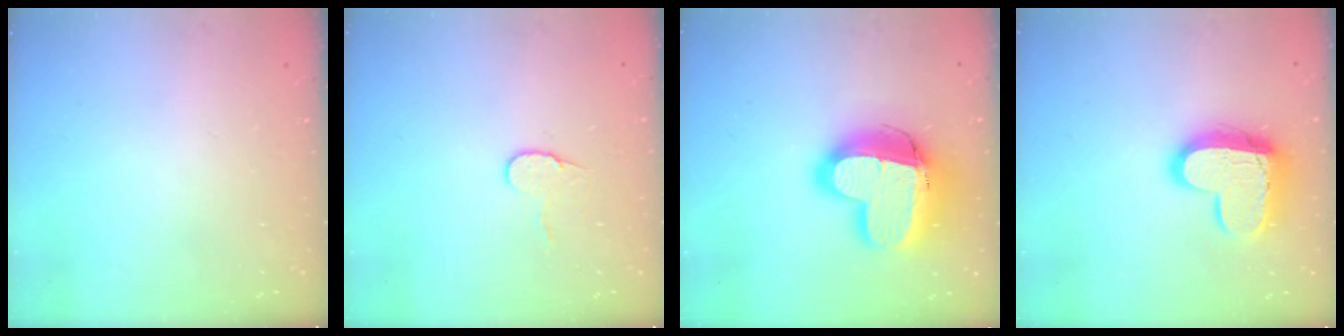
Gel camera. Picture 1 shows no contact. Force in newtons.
{"total": 7.3, "press": 7.3, "slide": 0.4}
{"total": 18.9, "press": 18.8, "slide": 2.2}
{"total": 14.9, "press": 14.9, "slide": 1.4}